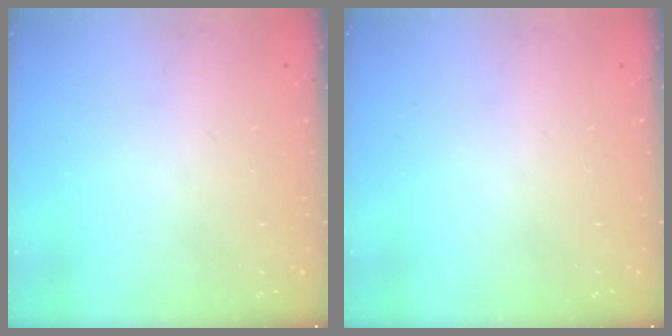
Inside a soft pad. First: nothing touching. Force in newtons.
{"total": 0.0}